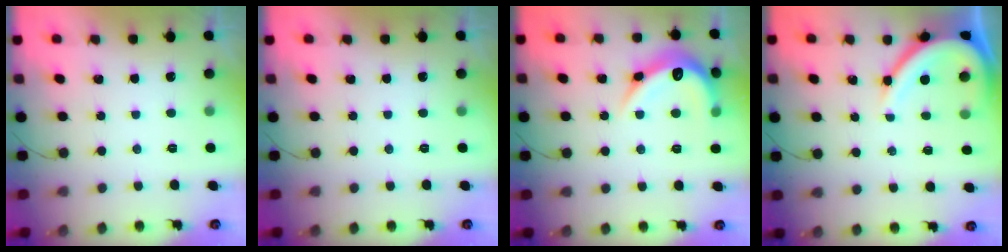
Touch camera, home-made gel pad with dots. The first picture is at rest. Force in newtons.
{"total": 0.0}
{"total": 14.4, "press": 14.3, "slide": 0.9}
{"total": 10.1, "press": 10.1, "slide": 1.1}